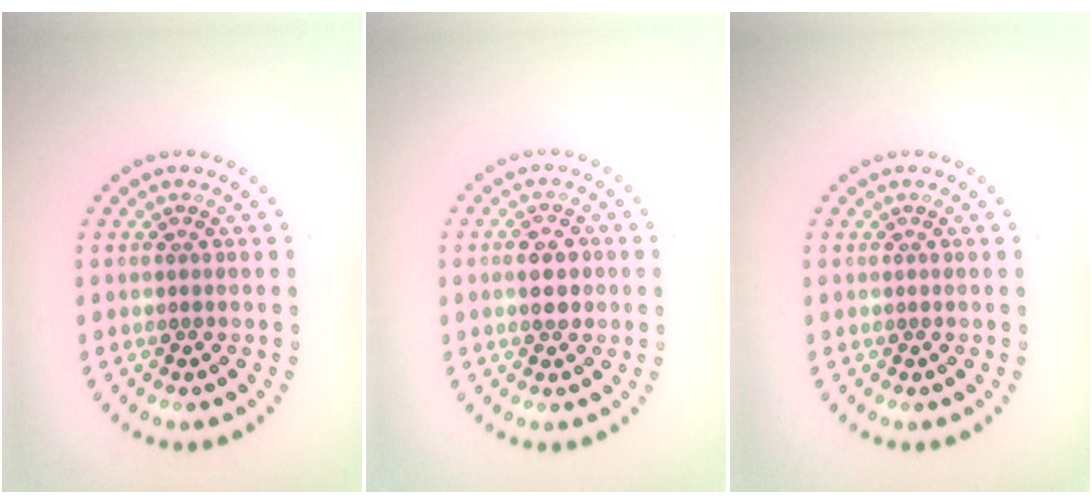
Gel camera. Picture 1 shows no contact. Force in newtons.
{"total": 2.2, "press": 2.2, "slide": 0.1}
{"total": 0.0}